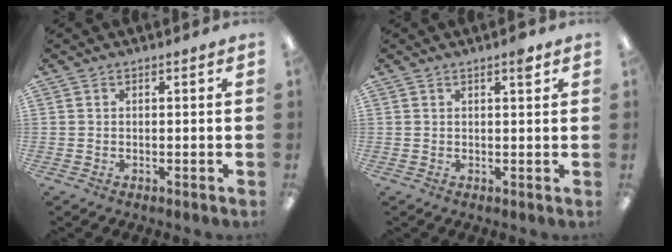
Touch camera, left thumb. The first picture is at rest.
{"total": 2.3, "force": [1.5, 0.5, 1.7], "torque": [-0.022, -0.003, 0.022]}